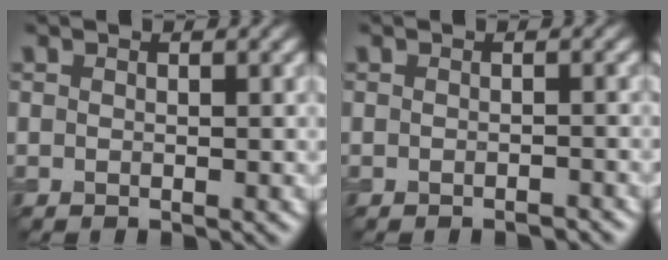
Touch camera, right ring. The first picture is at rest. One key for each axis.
{"total": 0.8, "fx": -0.7, "fy": 0.2, "fz": 0.3, "tx": -0.004, "ty": 0.001, "tz": -0.009}